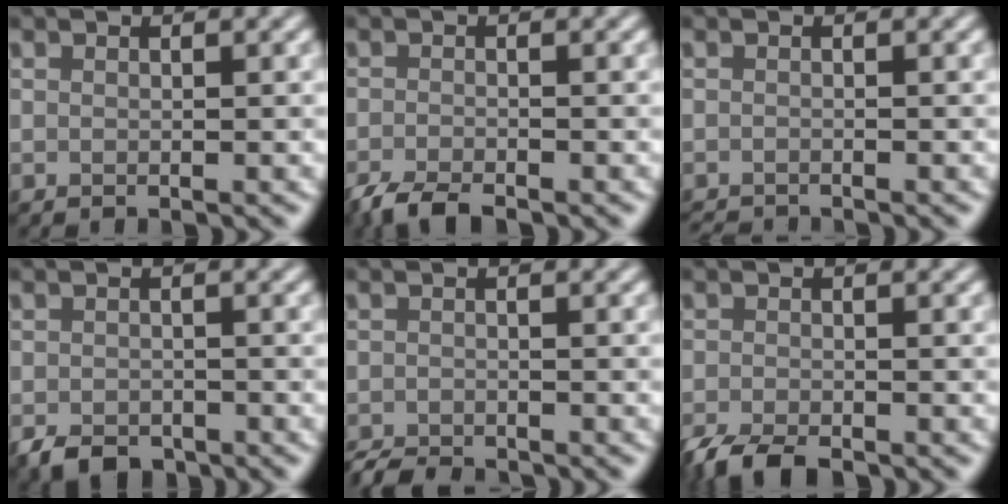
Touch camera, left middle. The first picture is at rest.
{"total": 2.9, "force": [-2.4, 0.6, 1.5], "torque": [-0.029, -0.006, -0.049]}
{"total": 1.7, "force": [-1.7, 0.2, 0.3], "torque": [0.003, -0.010, -0.029]}
{"total": 2.5, "force": [-1.8, 1.5, 1.0], "torque": [-0.017, -0.004, -0.037]}
{"total": 2.6, "force": [-2.5, 0.4, 0.5], "torque": [-0.006, -0.009, -0.047]}
{"total": 3.7, "force": [-3.0, 1.1, 1.9], "torque": [-0.032, -0.008, -0.060]}